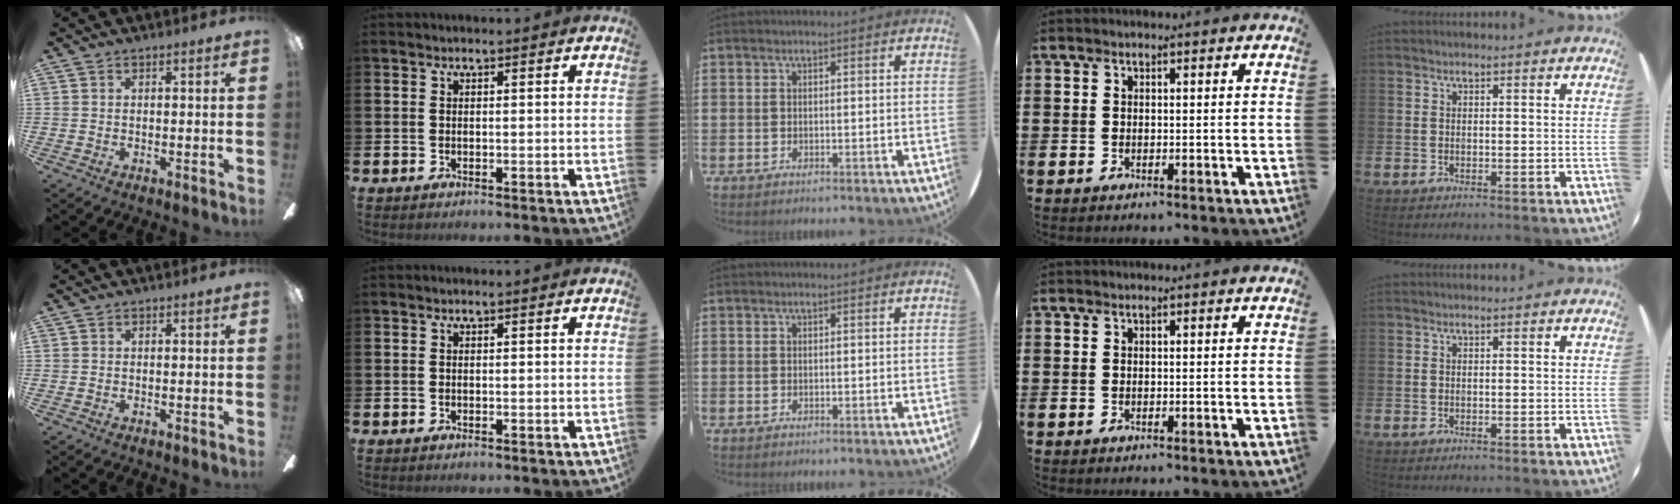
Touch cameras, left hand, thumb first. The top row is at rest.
{}